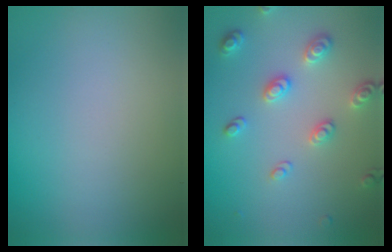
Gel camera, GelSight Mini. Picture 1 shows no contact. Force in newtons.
{"total": 2.9, "press": 2.7, "slide": 1.0}